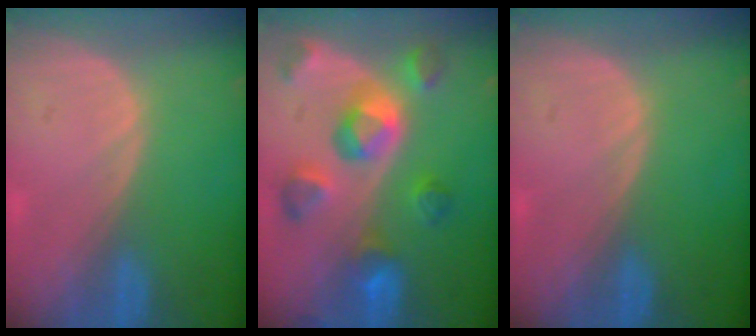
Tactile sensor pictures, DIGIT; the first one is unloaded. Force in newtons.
{"total": 9.8, "press": 8.8, "slide": 4.4}
{"total": 0.0}